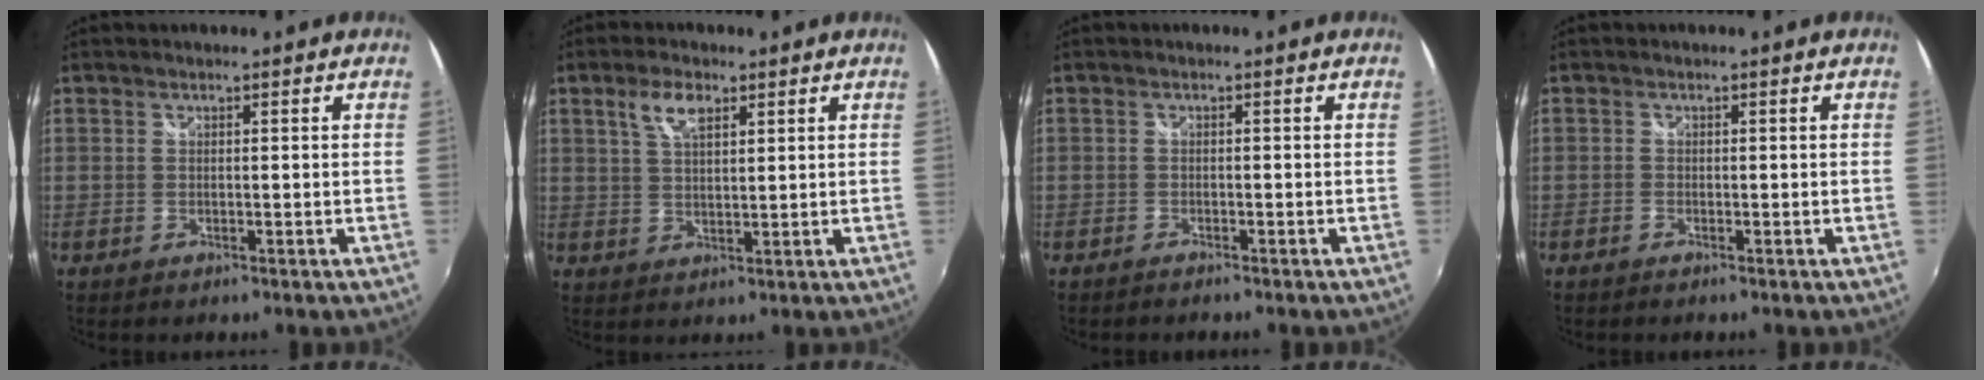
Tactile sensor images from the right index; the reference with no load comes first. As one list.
[{"total": 5.1, "force": [2.7, 2.3, 3.7], "torque": [-0.068, 0.008, 0.051]}, {"total": 1.3, "force": [-1.2, 0.3, 0.3], "torque": [-0.014, -0.004, -0.024]}, {"total": 0.7, "force": [-0.6, 0.3, 0.1], "torque": [-0.005, -0.001, -0.016]}]